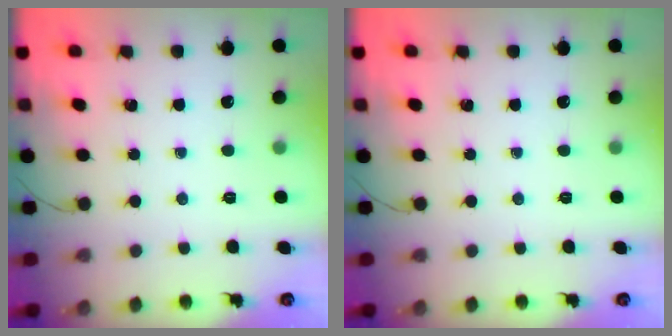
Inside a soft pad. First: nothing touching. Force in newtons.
{"total": 0.0}